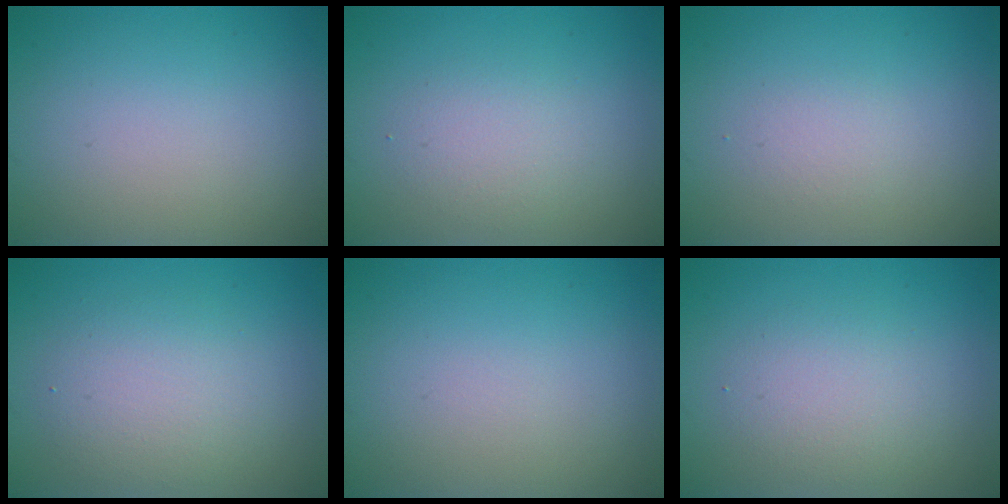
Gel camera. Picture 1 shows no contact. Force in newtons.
{"total": 2.1, "press": 2.1, "slide": 0.1}
{"total": 1.1, "press": 1.1, "slide": 0.1}
{"total": 3.6, "press": 3.6, "slide": 0.2}
{"total": 0.0}
{"total": 2.8, "press": 2.8, "slide": 0.2}